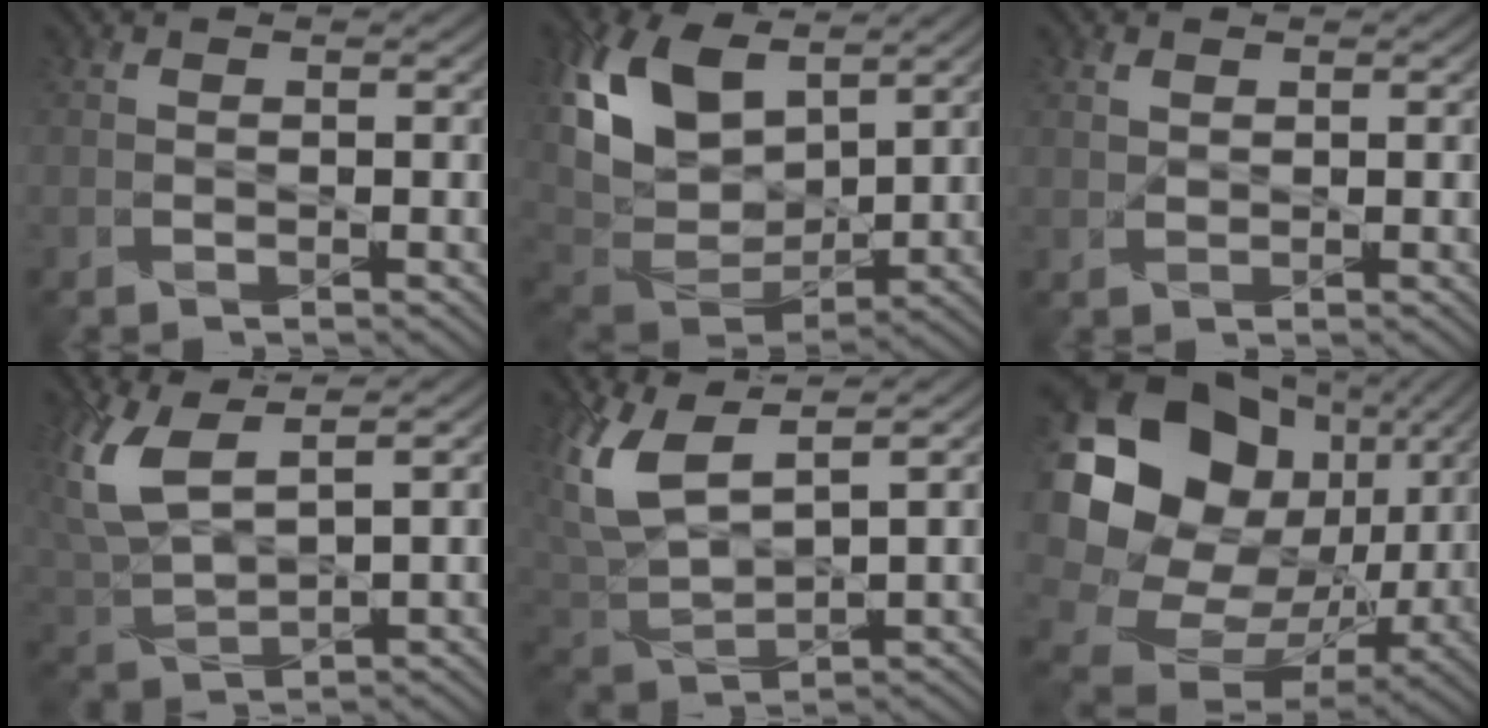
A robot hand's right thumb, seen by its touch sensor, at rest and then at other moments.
{"total": 14.4, "force": [5.9, 8.8, 9.8], "torque": [-0.244, 0.017, 0.111]}
{"total": 1.3, "force": [0.8, 0.8, 0.7], "torque": [-0.019, 0.001, 0.019]}
{"total": 8.6, "force": [4.4, 3.3, 6.6], "torque": [-0.173, 0.005, 0.091]}
{"total": 9.6, "force": [5.5, 3.6, 7.0], "torque": [-0.186, 0.010, 0.111]}
{"total": 21.7, "force": [4.3, 17.1, 12.6], "torque": [-0.311, 0.004, 0.106]}